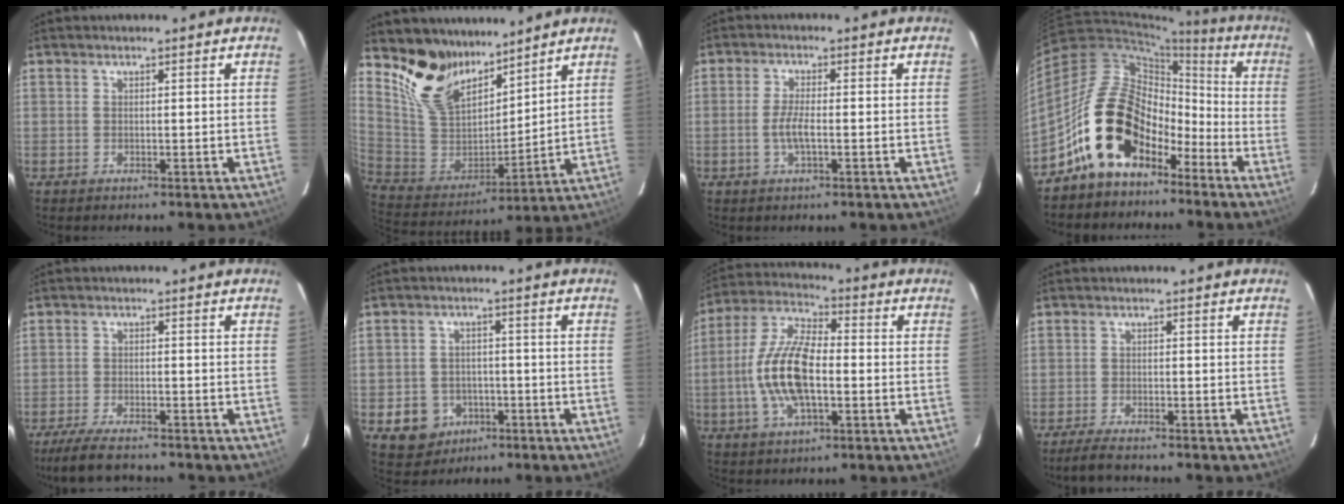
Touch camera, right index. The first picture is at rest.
{"total": 15.3, "force": [12.0, 7.4, 6.0], "torque": [-0.142, 0.000, 0.247]}
{"total": 3.9, "force": [-1.1, 0.8, 3.7], "torque": [-0.075, -0.002, -0.021]}
{"total": 16.4, "force": [-9.2, 10.7, 8.3], "torque": [-0.153, 0.029, -0.151]}
{"total": 8.5, "force": [-7.2, 1.8, 4.0], "torque": [-0.102, -0.023, -0.126]}
{"total": 8.0, "force": [-3.5, 6.9, 2.0], "torque": [-0.059, 0.019, -0.039]}
{"total": 14.3, "force": [-2.4, 6.0, 12.8], "torque": [-0.269, 0.005, -0.051]}
{"total": 4.5, "force": [-4.0, 0.6, 2.0], "torque": [-0.058, -0.013, -0.075]}